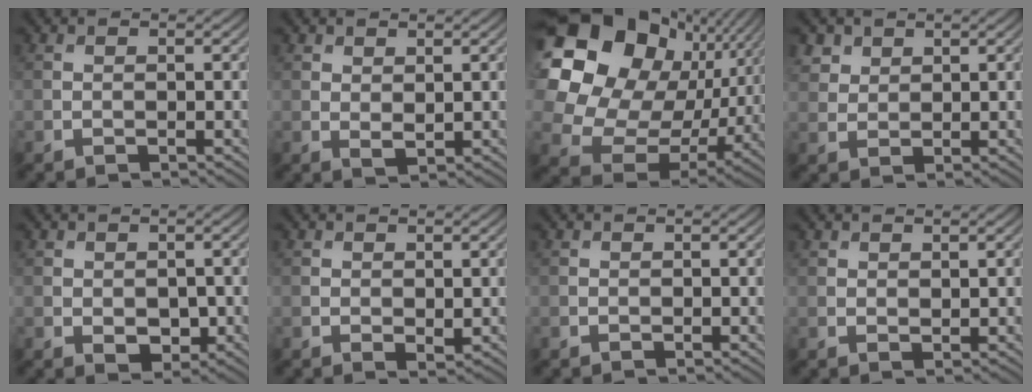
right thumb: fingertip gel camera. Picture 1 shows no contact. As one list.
[{"total": 1.7, "force": [1.1, 0.9, 0.9], "torque": [-0.019, -0.006, 0.023]}, {"total": 24.0, "force": [7.4, 19.3, 12.2], "torque": [-0.336, 0.021, 0.144]}, {"total": 2.9, "force": [2.0, 2.0, 0.8], "torque": [-0.027, -0.005, 0.050]}, {"total": 2.4, "force": [-0.1, 1.8, 1.7], "torque": [-0.031, -0.010, 0.003]}, {"total": 1.2, "force": [0.5, 0.7, 0.9], "torque": [-0.014, -0.006, 0.012]}, {"total": 0.0}, {"total": 1.2, "force": [1.0, 0.5, 0.3], "torque": [-0.008, -0.004, 0.022]}]